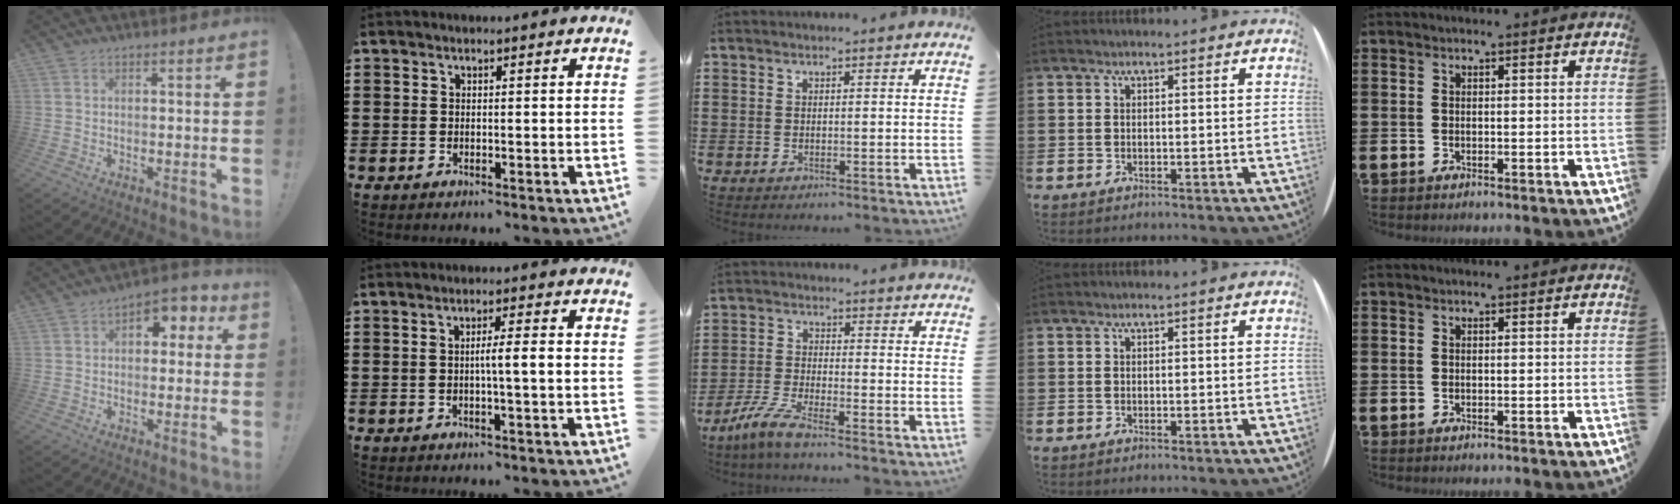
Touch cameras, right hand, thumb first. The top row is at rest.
{"thumb": {"total": 5.9, "force": [1.6, 4.4, 3.6], "torque": [-0.037, -0.006, 0.029]}, "index": {"total": 3.4, "force": [-0.4, 0.0, 3.3], "torque": [-0.058, -0.004, -0.009]}, "middle": {"total": 5.5, "force": [-4.5, 0.3, 3.1], "torque": [-0.086, -0.017, -0.090]}}